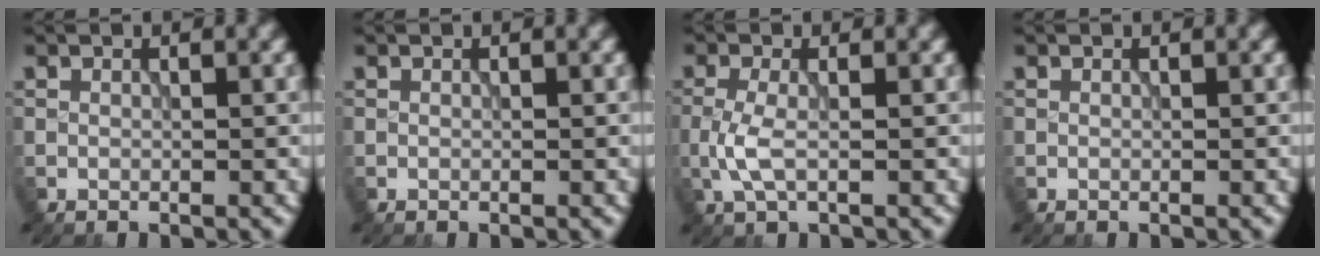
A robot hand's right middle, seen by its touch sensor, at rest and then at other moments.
{"total": 0.0}
{"total": 2.6, "force": [-0.6, 1.0, 2.3], "torque": [-0.059, -0.001, -0.018]}
{"total": 0.0}